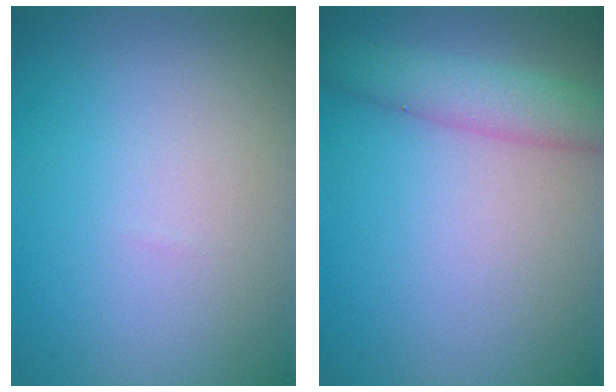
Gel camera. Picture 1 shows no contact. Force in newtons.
{"total": 3.9, "press": 3.9, "slide": 0.1}